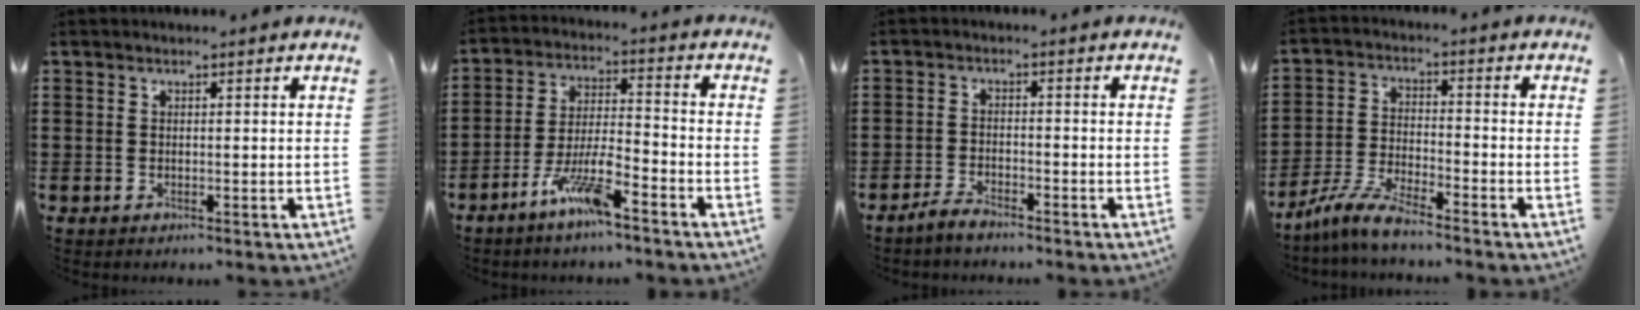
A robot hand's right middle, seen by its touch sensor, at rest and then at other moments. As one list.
[{"total": 7.9, "force": [-5.3, 1.2, 5.8], "torque": [-0.124, -0.004, -0.103]}, {"total": 2.6, "force": [-2.4, 0.4, 0.9], "torque": [-0.025, 0.004, -0.050]}, {"total": 6.5, "force": [-5.8, 0.4, 2.8], "torque": [-0.080, -0.011, -0.119]}]